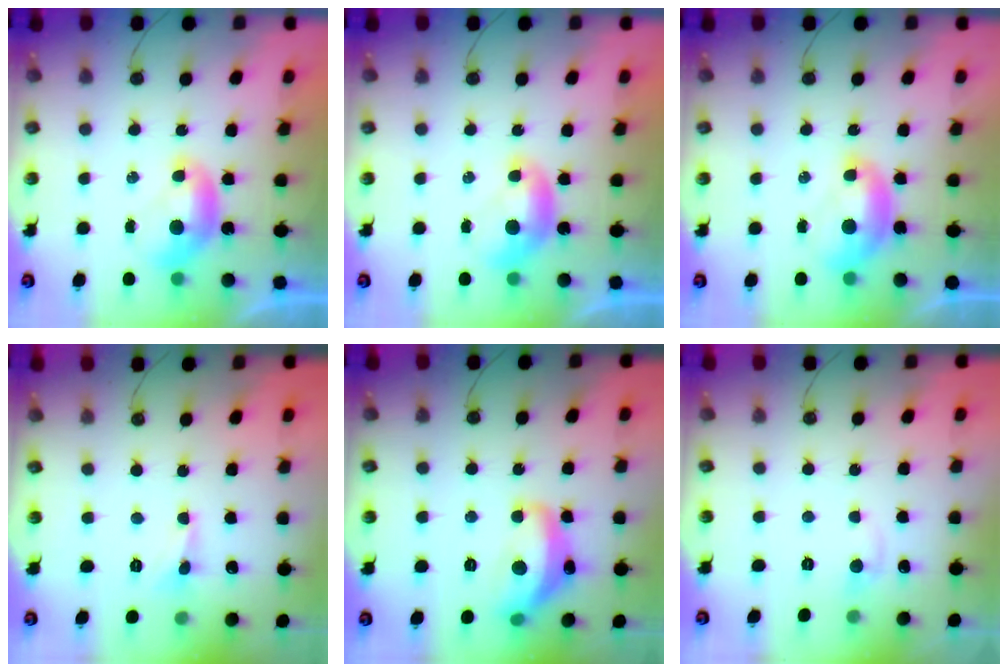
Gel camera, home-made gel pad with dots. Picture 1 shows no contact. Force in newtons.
{"total": 0.0}
{"total": 2.0, "press": 2.0, "slide": 0.5}
{"total": 1.2, "press": 1.1, "slide": 0.5}
{"total": 9.4, "press": 9.4, "slide": 0.7}
{"total": 0.6, "press": 0.3, "slide": 0.5}